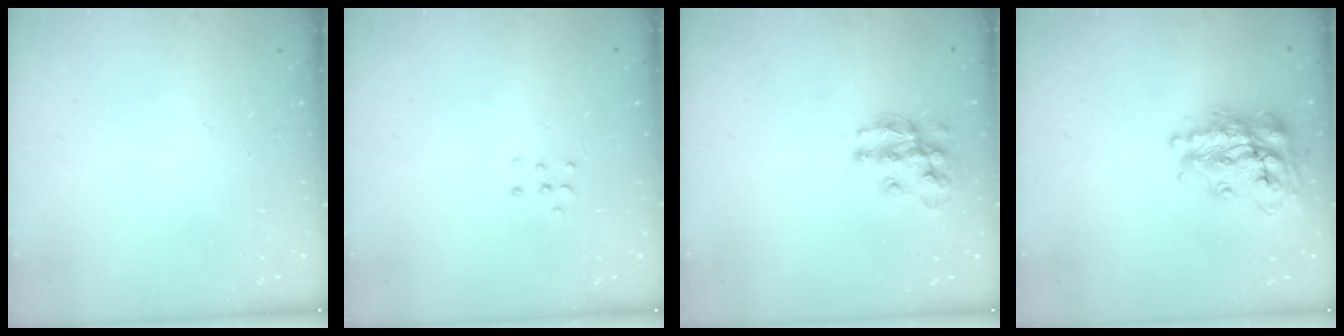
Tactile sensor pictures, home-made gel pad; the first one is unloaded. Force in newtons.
{"total": 3.8, "press": 3.8, "slide": 0.4}
{"total": 13.3, "press": 13.3, "slide": 0.7}
{"total": 20.7, "press": 20.6, "slide": 1.6}